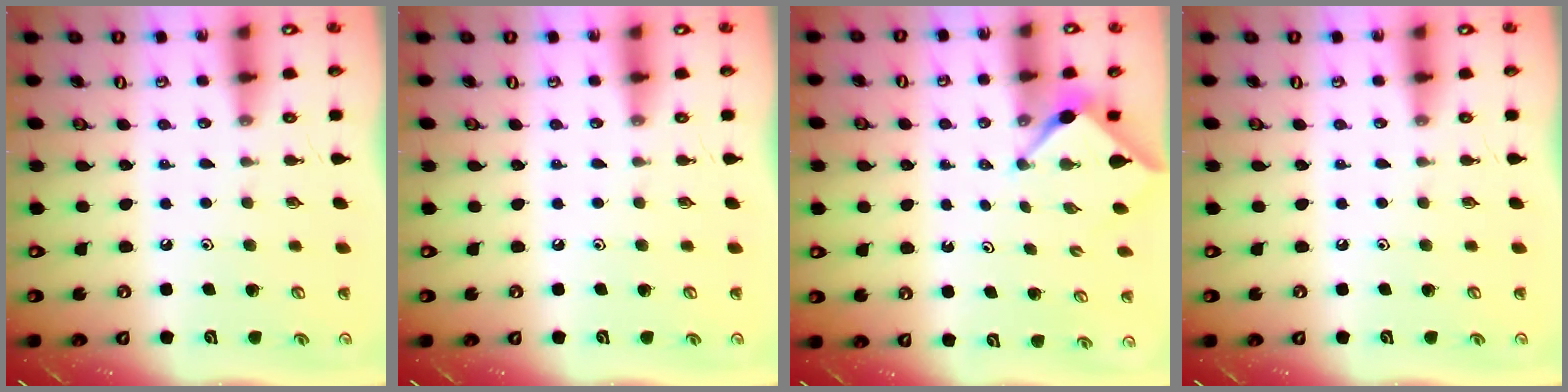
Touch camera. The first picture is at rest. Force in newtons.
{"total": 0.0}
{"total": 3.1, "press": 3.1, "slide": 0.2}
{"total": 0.0}